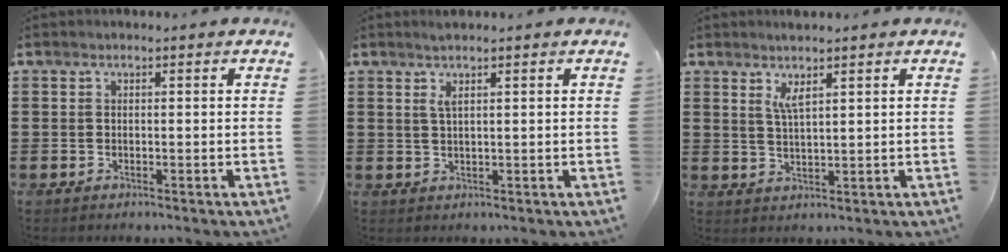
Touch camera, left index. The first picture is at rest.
{"total": 1.9, "force": [1.0, 0.1, 1.6], "torque": [-0.034, 0.000, 0.018]}
{"total": 3.2, "force": [2.0, 0.5, 2.5], "torque": [-0.055, 0.003, 0.034]}